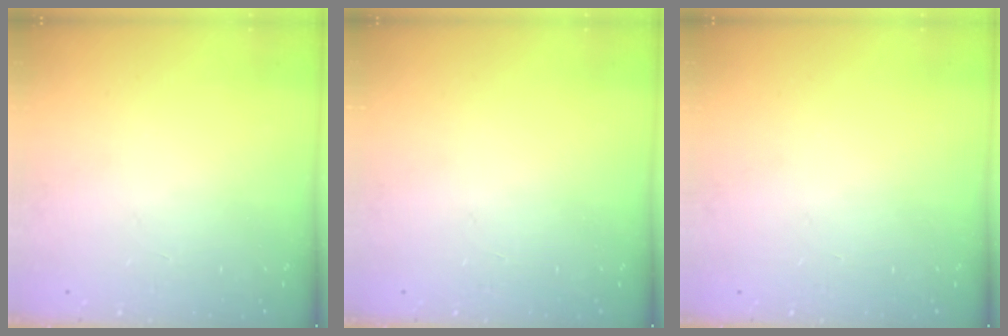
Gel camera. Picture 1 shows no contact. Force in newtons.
{"total": 0.9, "press": 0.0, "slide": 0.9}
{"total": 0.0}